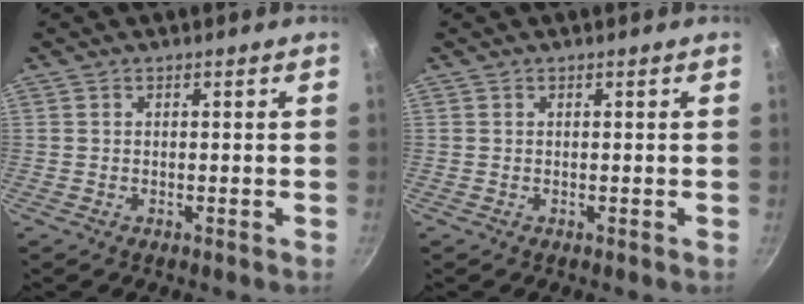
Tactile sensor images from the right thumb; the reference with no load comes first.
{"total": 0.0}